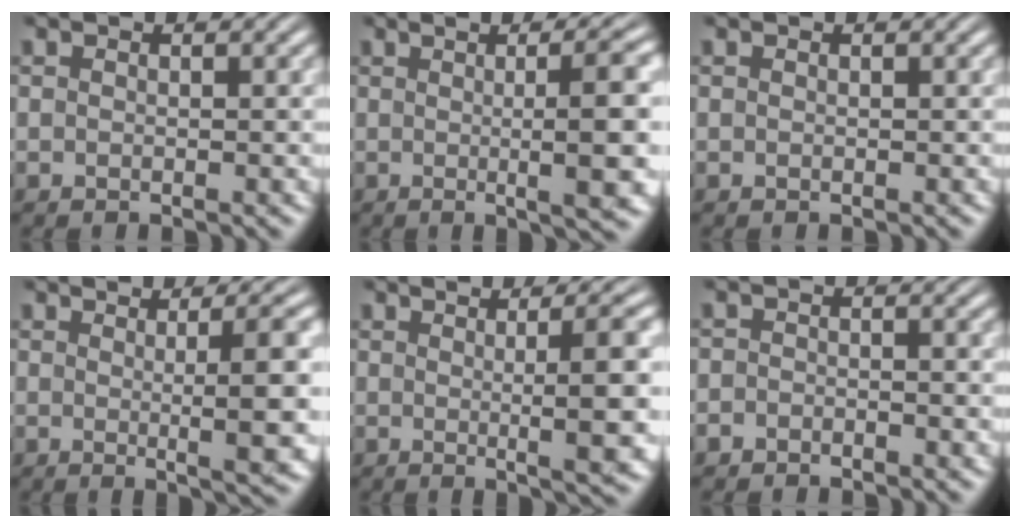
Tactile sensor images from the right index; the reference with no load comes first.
{"total": 8.6, "force": [1.1, 2.0, 8.2], "torque": [-0.088, 0.023, 0.007]}
{"total": 0.0}
{"total": 6.7, "force": [0.8, 1.0, 6.6], "torque": [-0.075, 0.007, 0.011]}
{"total": 7.6, "force": [1.2, 1.4, 7.4], "torque": [-0.081, 0.014, 0.013]}
{"total": 1.4, "force": [-1.3, 0.5, -0.2], "torque": [0.003, -0.009, -0.022]}